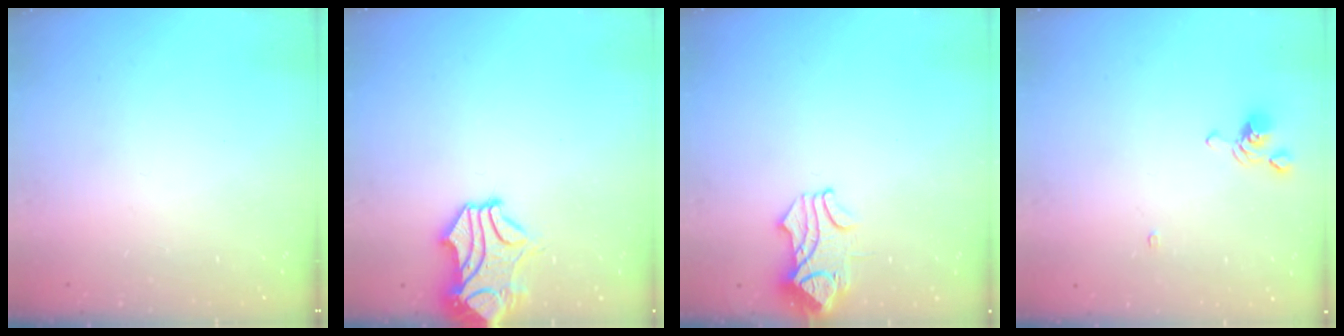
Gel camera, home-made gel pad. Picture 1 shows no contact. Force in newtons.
{"total": 2.4, "press": 2.1, "slide": 1.2}
{"total": 1.2, "press": 0.0, "slide": 1.2}
{"total": 2.8, "press": 2.8, "slide": 0.1}